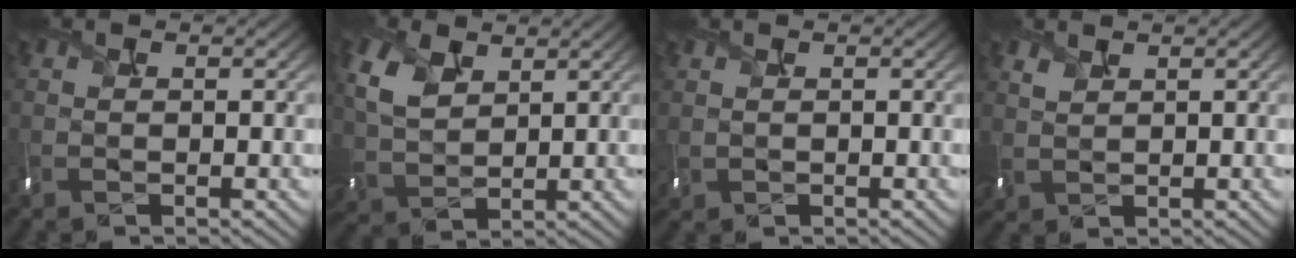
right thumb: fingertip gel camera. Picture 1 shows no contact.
{"total": 6.4, "force": [2.9, 4.2, 3.8], "torque": [-0.116, 0.003, 0.066]}
{"total": 1.3, "force": [0.3, 0.8, 0.9], "torque": [-0.027, -0.004, 0.013]}
{"total": 1.9, "force": [1.2, 1.0, 1.1], "torque": [-0.042, 0.001, 0.034]}